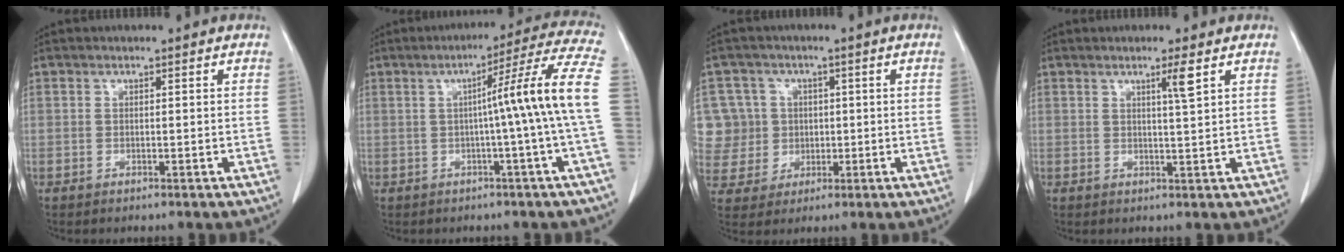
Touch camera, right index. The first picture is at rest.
{"total": 11.8, "force": [-0.4, -2.4, 11.6], "torque": [-0.145, 0.018, -0.009]}
{"total": 11.1, "force": [1.5, 10.9, 1.7], "torque": [-0.063, 0.043, 0.051]}
{"total": 2.5, "force": [1.3, -0.5, 2.1], "torque": [-0.039, -0.005, 0.024]}